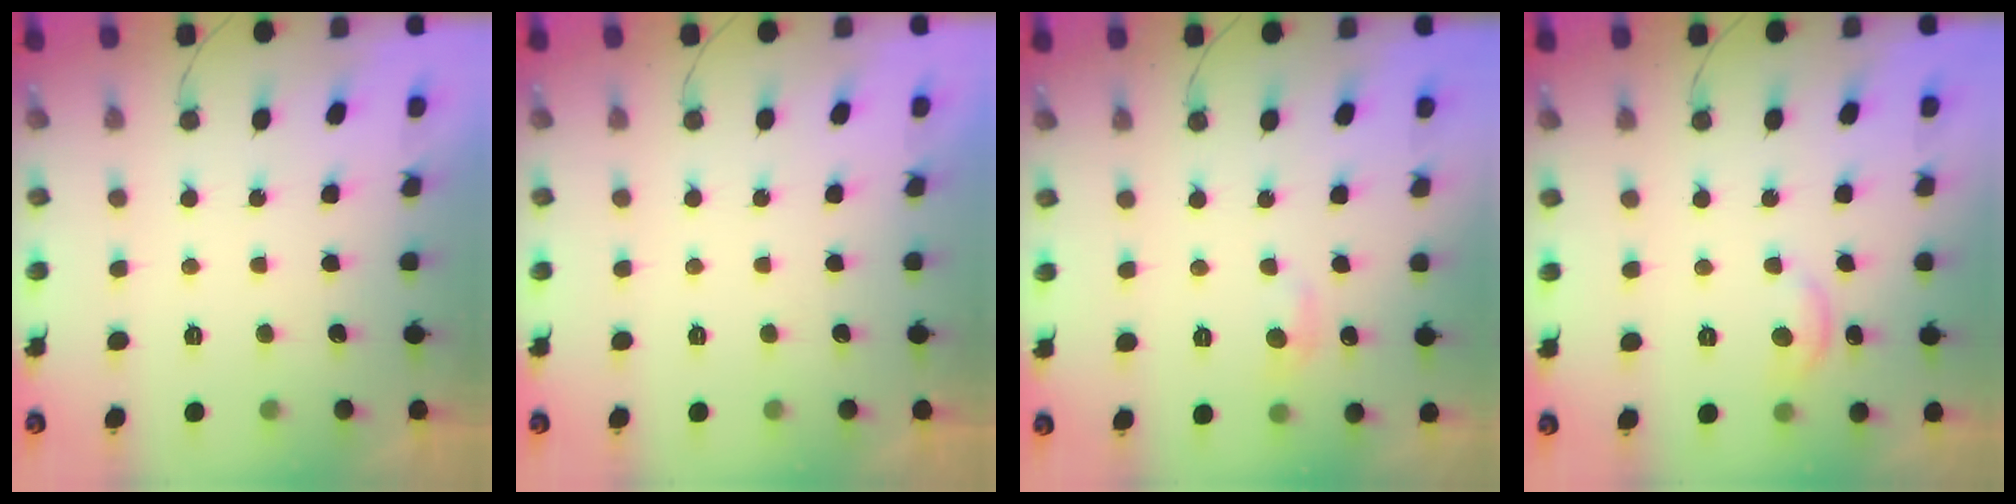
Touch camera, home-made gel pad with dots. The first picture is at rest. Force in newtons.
{"total": 0.0}
{"total": 6.1, "press": 6.0, "slide": 0.9}
{"total": 7.2, "press": 7.1, "slide": 0.8}